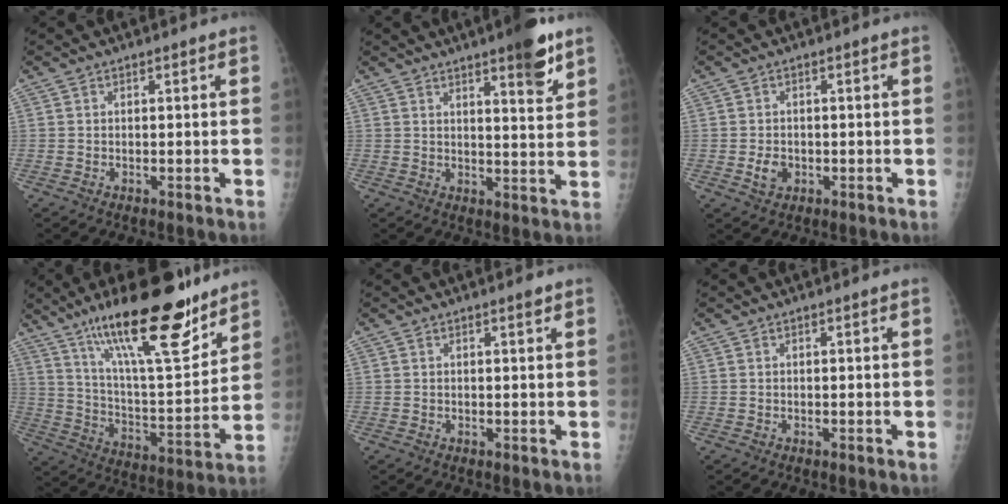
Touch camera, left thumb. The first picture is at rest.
{"total": 8.4, "force": [5.3, 1.7, 6.2], "torque": [-0.074, -0.031, 0.071]}
{"total": 3.1, "force": [-0.7, 2.4, 1.8], "torque": [-0.025, 0.001, -0.008]}
{"total": 24.3, "force": [16.5, 6.4, 16.6], "torque": [-0.246, -0.076, 0.277]}
{"total": 0.8, "force": [0.6, 0.1, 0.6], "torque": [-0.008, -0.003, 0.009]}
{"total": 0.0}